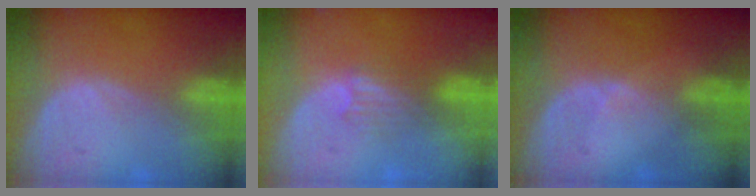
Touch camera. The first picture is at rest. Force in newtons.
{"total": 3.2, "press": 2.9, "slide": 1.4}
{"total": 1.4, "press": 0.9, "slide": 1.1}